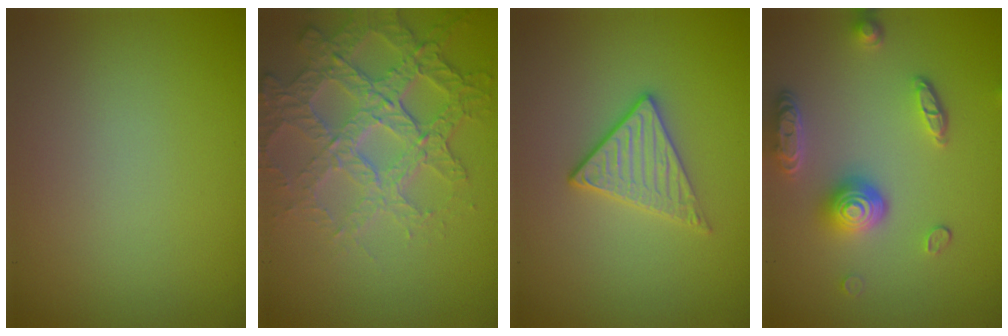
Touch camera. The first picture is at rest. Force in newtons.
{"total": 6.7, "press": 5.2, "slide": 4.2}
{"total": 2.3, "press": 2.0, "slide": 1.0}
{"total": 4.6, "press": 3.7, "slide": 2.8}